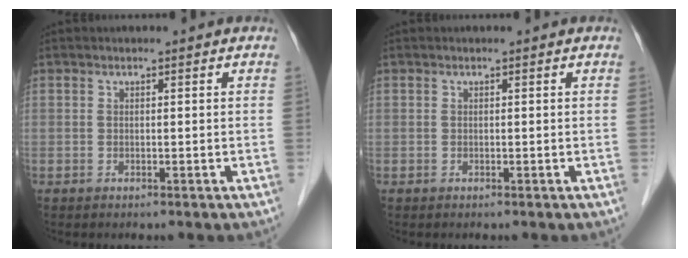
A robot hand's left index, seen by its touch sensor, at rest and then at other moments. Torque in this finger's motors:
{"motor_torque": [0.00, 0.00, -0.03, 0.00]}